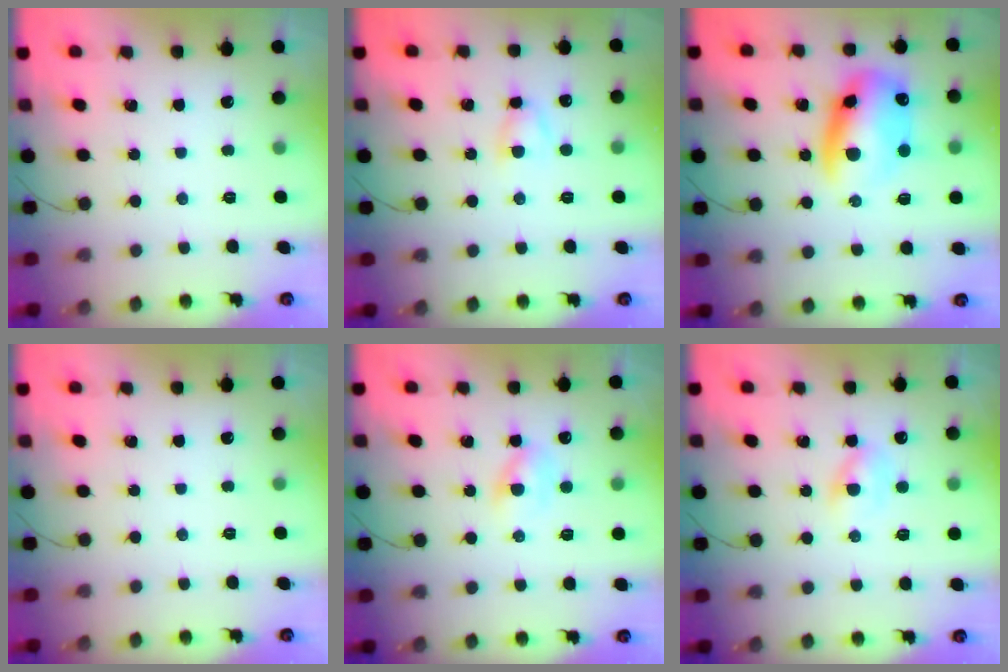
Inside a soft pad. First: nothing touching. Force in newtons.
{"total": 3.7, "press": 3.6, "slide": 0.7}
{"total": 13.4, "press": 13.2, "slide": 2.7}
{"total": 0.0}
{"total": 2.7, "press": 2.5, "slide": 0.9}
{"total": 2.7, "press": 2.5, "slide": 0.9}